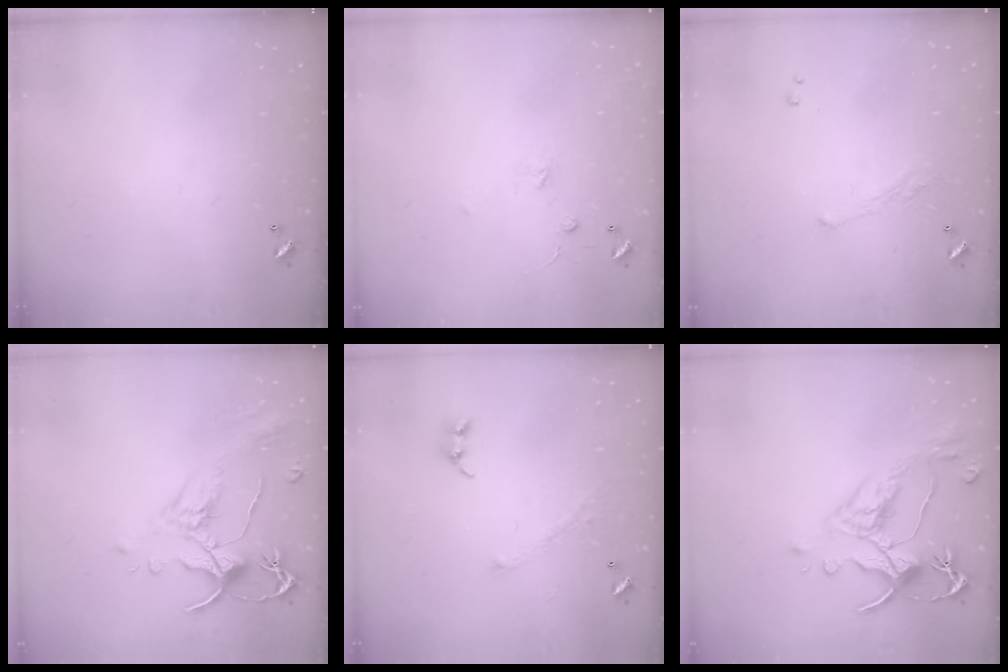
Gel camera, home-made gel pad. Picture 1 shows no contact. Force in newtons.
{"total": 2.5, "press": 2.3, "slide": 1.0}
{"total": 1.9, "press": 1.7, "slide": 0.8}
{"total": 1.6, "press": 1.1, "slide": 1.1}
{"total": 2.9, "press": 2.9, "slide": 0.4}
{"total": 4.0, "press": 3.7, "slide": 1.4}